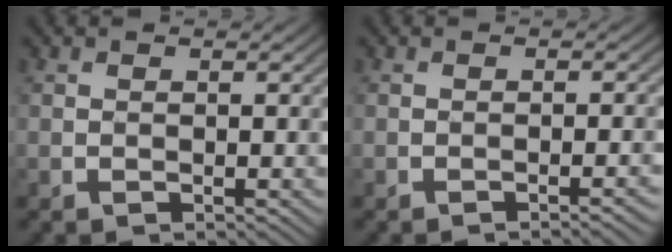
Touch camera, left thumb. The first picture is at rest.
{"total": 2.1, "force": [-1.2, 0.3, 1.7], "torque": [-0.016, 0.011, -0.024]}